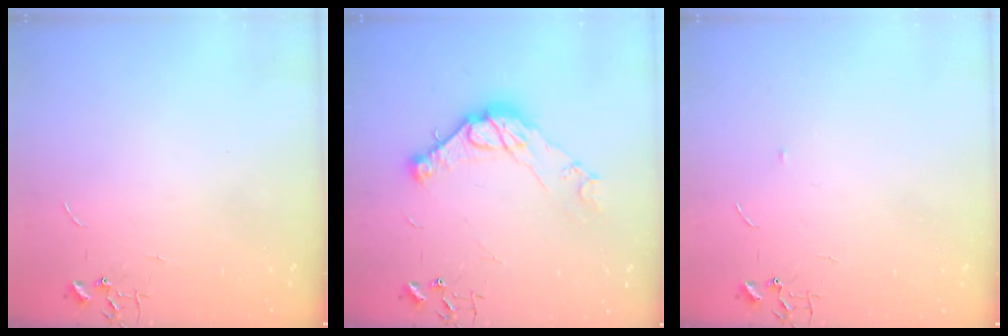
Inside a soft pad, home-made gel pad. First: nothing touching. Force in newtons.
{"total": 13.0, "press": 13.0, "slide": 0.8}
{"total": 3.4, "press": 3.3, "slide": 0.5}